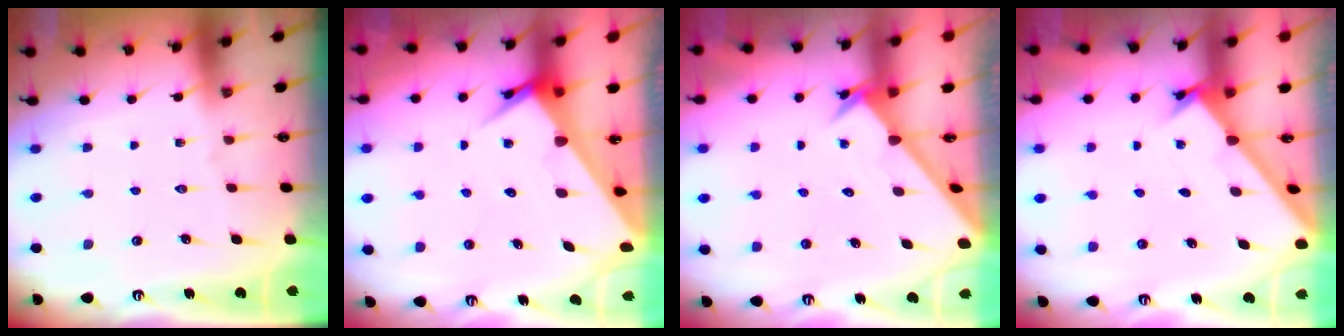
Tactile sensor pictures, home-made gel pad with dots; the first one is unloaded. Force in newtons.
{"total": 5.4, "press": 5.4, "slide": 0.5}
{"total": 2.6, "press": 2.6, "slide": 0.2}
{"total": 1.6, "press": 1.6, "slide": 0.1}